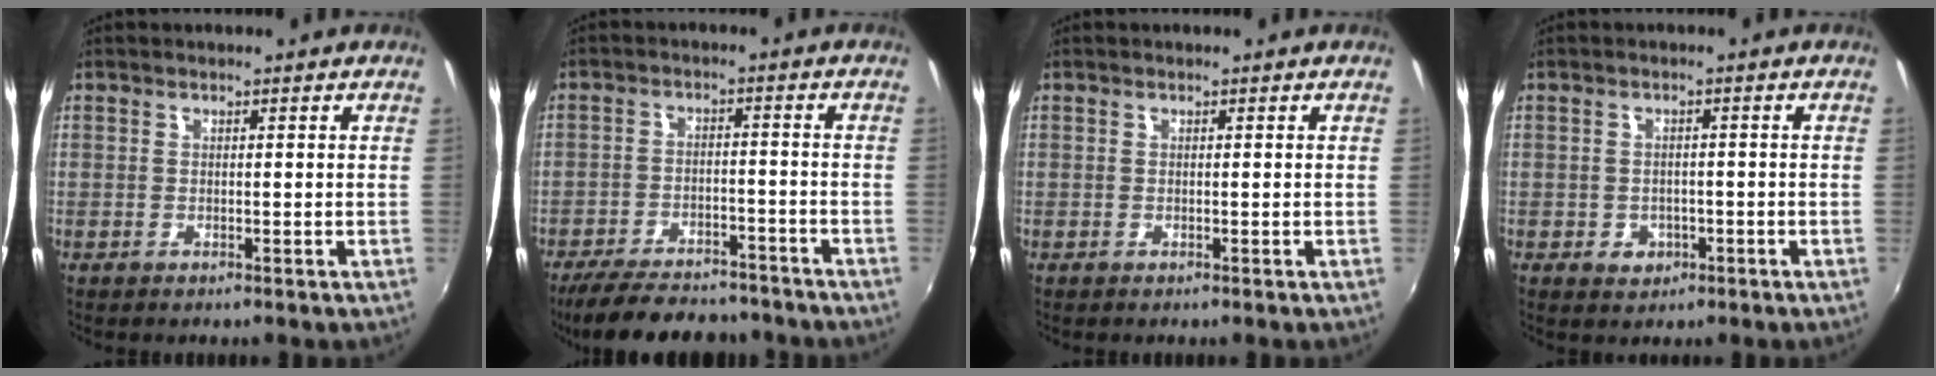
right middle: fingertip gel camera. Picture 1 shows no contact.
{"total": 17.0, "force": [-14.3, 5.5, 7.3], "torque": [-0.158, -0.009, -0.203]}
{"total": 0.0}
{"total": 3.4, "force": [-1.3, 2.9, 1.2], "torque": [-0.028, 0.002, -0.013]}